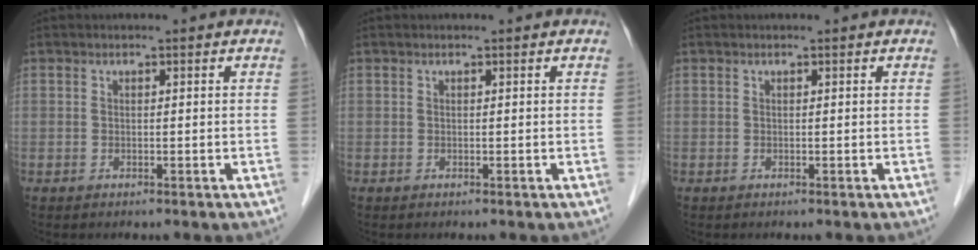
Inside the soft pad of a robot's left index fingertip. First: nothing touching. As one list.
[{"total": 0.0}, {"total": 0.0}]